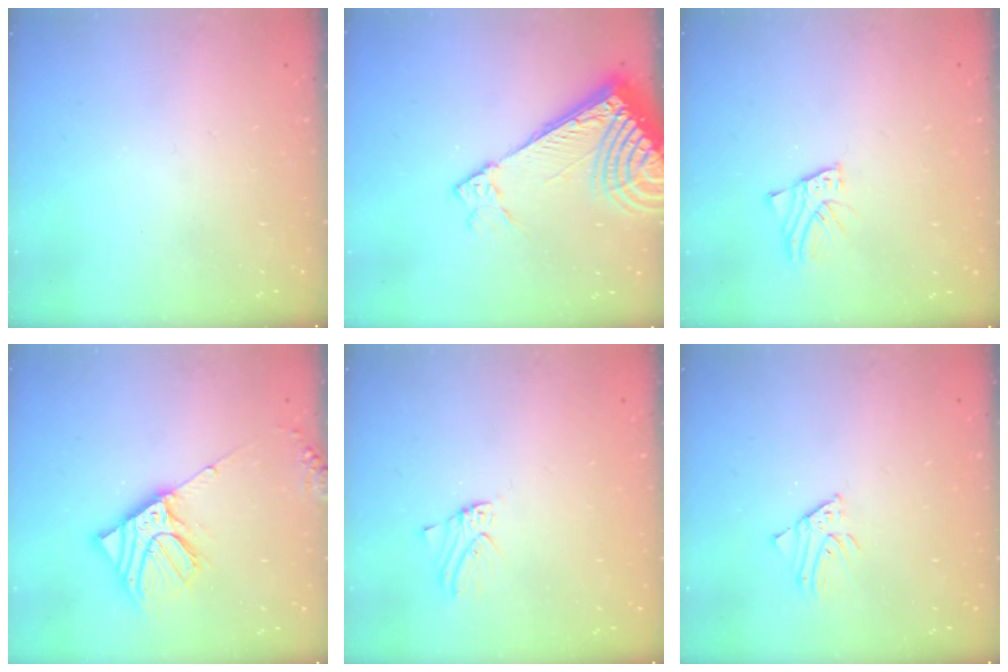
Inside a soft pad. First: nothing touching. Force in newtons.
{"total": 10.5, "press": 10.4, "slide": 1.4}
{"total": 2.5, "press": 2.5, "slide": 0.2}
{"total": 12.2, "press": 12.0, "slide": 1.8}
{"total": 1.0, "press": 1.0, "slide": 0.2}
{"total": 2.5, "press": 2.5, "slide": 0.2}